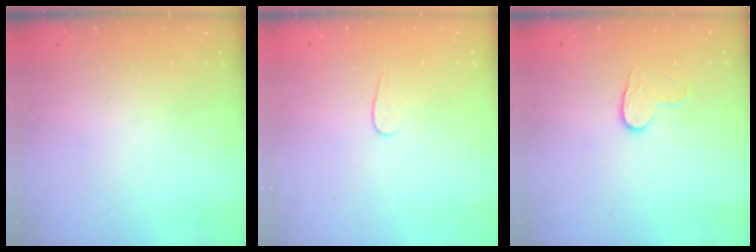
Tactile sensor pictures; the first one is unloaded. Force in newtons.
{"total": 4.8, "press": 4.8, "slide": 0.5}
{"total": 4.3, "press": 4.3, "slide": 0.4}